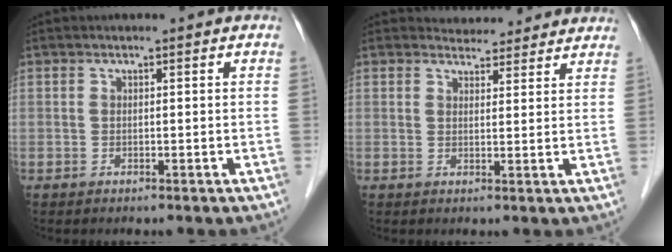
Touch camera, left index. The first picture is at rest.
{"total": 5.6, "force": [5.3, 1.7, 0.4], "torque": [0.002, 0.010, 0.058]}